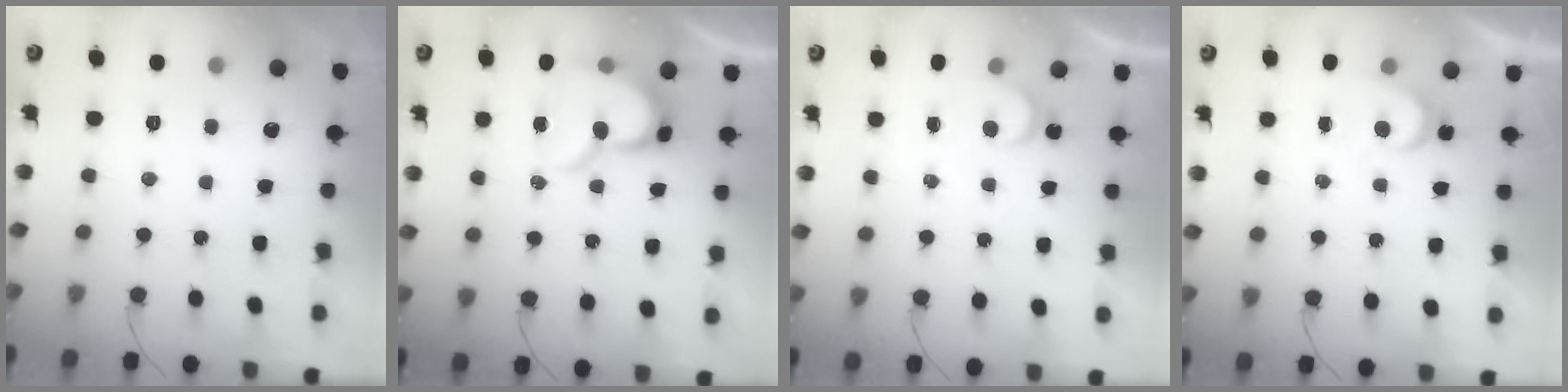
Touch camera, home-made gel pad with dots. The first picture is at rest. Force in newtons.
{"total": 13.8, "press": 13.7, "slide": 1.3}
{"total": 3.4, "press": 3.4, "slide": 0.3}
{"total": 3.7, "press": 3.7, "slide": 0.4}